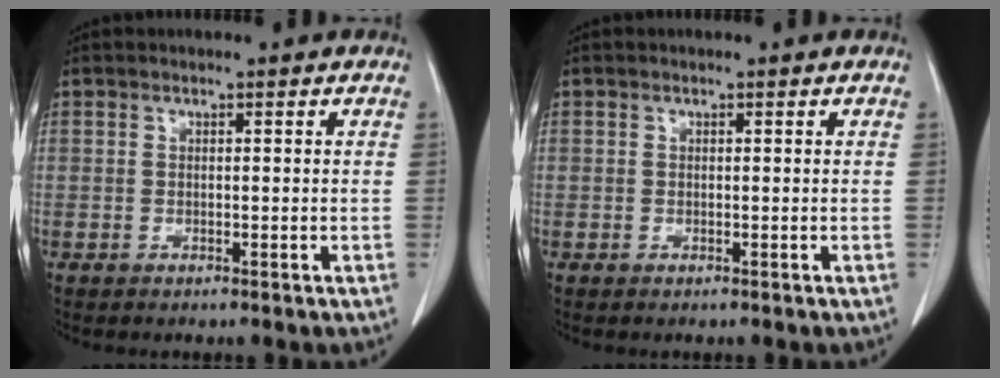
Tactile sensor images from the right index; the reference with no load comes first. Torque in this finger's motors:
{"motor_torque": [-0.28, 0.03, -0.71, -0.13]}